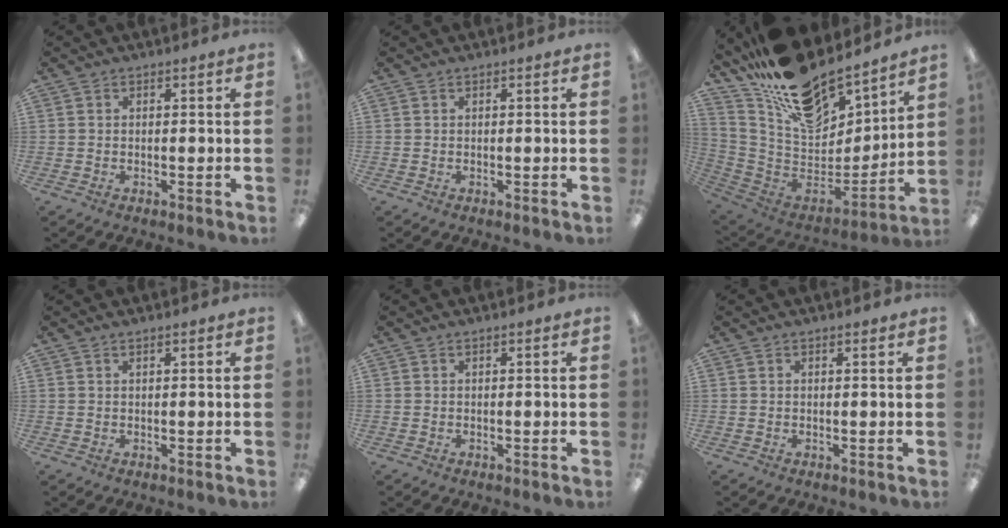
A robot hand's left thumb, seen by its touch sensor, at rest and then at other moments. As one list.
[{"total": 0.0}, {"total": 20.1, "force": [16.0, 8.6, 8.7], "torque": [-0.165, -0.122, 0.285]}, {"total": 0.6, "force": [0.5, 0.1, 0.4], "torque": [-0.008, 0.002, 0.008]}, {"total": 0.0}, {"total": 0.5, "force": [0.5, 0.1, 0.3], "torque": [-0.006, 0.001, 0.008]}]